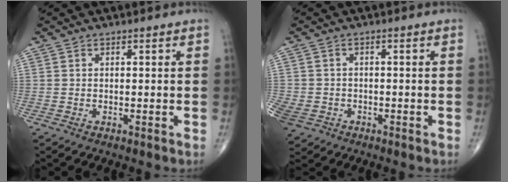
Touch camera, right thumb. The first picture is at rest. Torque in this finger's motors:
{"motor_torque": [0.59, 0.63, 0.92, -0.31, 0.14]}